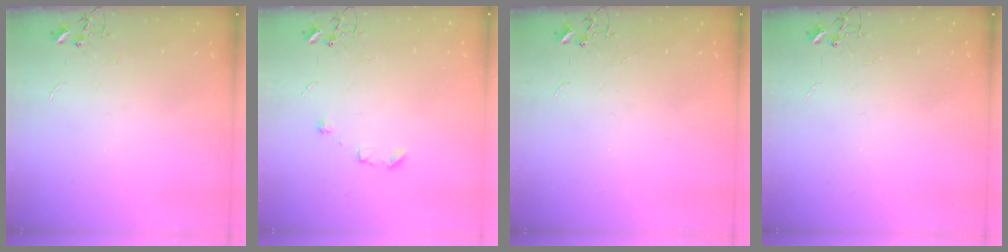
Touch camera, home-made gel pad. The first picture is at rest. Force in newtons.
{"total": 6.5, "press": 6.4, "slide": 1.1}
{"total": 0.0}
{"total": 0.0}